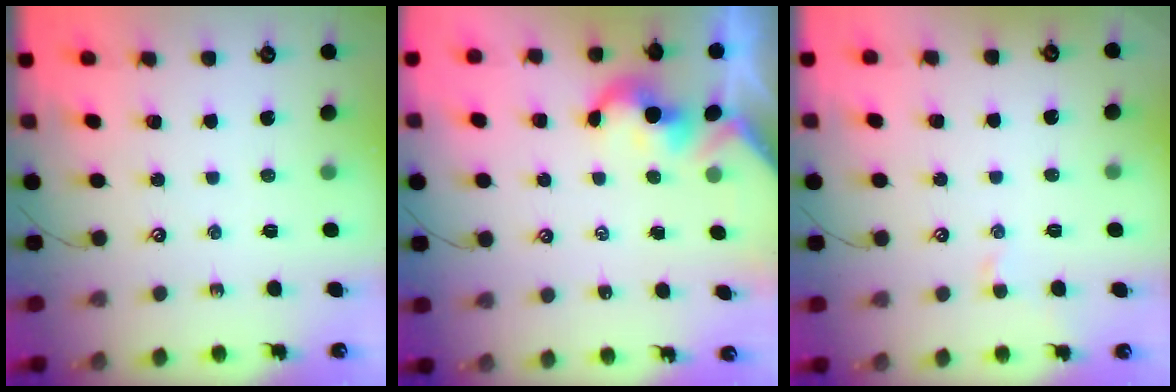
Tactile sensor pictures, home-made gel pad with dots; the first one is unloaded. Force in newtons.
{"total": 2.0, "press": 1.9, "slide": 0.4}
{"total": 0.0}